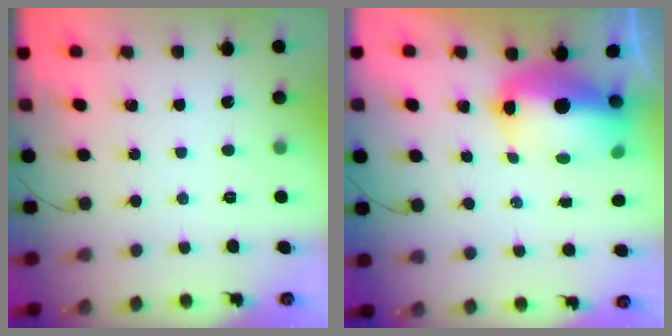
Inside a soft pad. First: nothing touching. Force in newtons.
{"total": 12.0, "press": 11.7, "slide": 2.7}